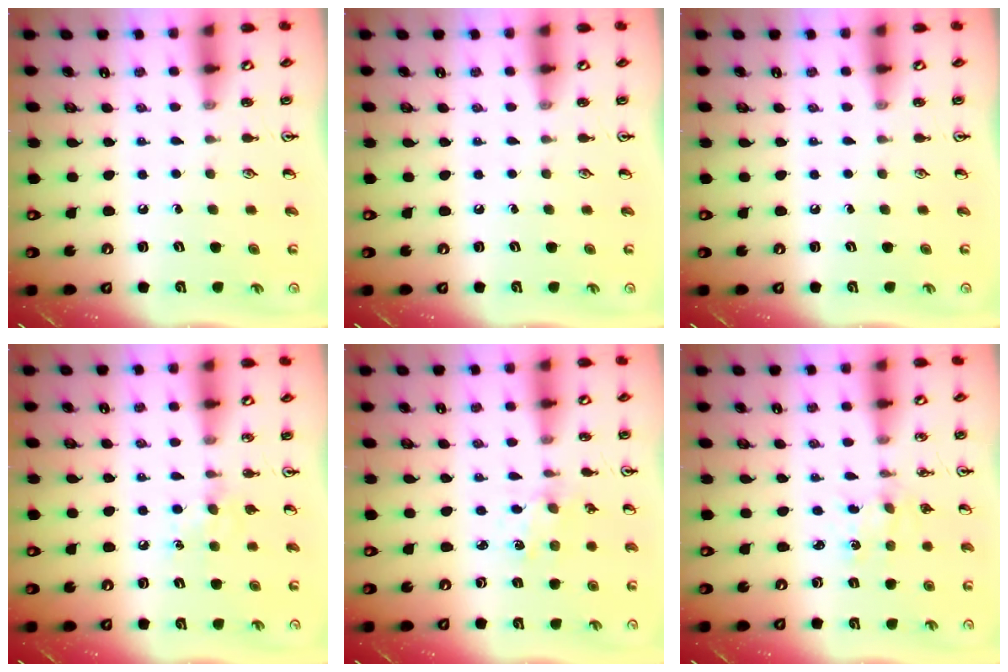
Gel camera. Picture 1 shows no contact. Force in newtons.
{"total": 0.0}
{"total": 0.0}
{"total": 6.8, "press": 6.8, "slide": 0.9}
{"total": 0.0}
{"total": 0.9, "press": 0.9, "slide": 0.2}